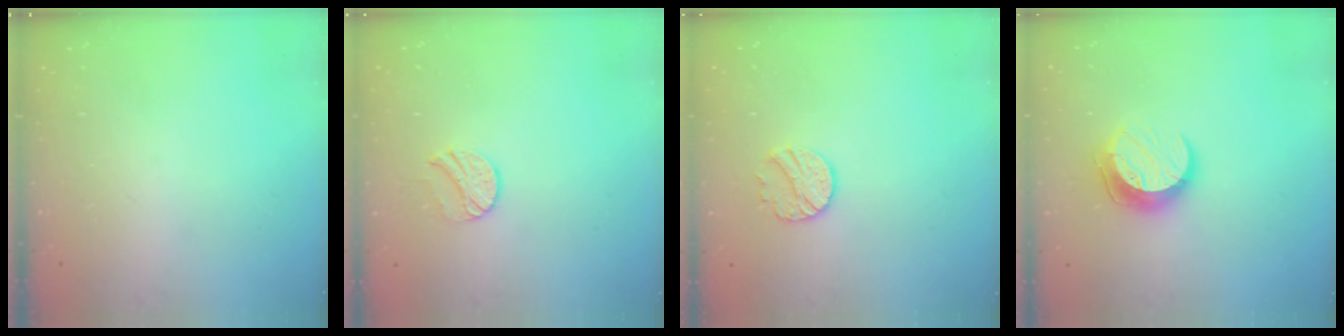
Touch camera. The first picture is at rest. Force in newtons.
{"total": 8.3, "press": 8.2, "slide": 0.8}
{"total": 9.4, "press": 9.4, "slide": 0.7}
{"total": 10.7, "press": 10.7, "slide": 0.8}